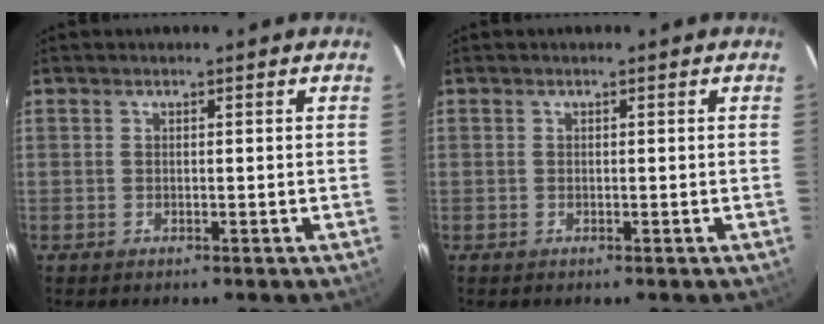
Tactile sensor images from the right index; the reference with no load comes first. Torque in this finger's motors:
{"motor_torque": [0.17, 0.19, 0.01, 0.00]}